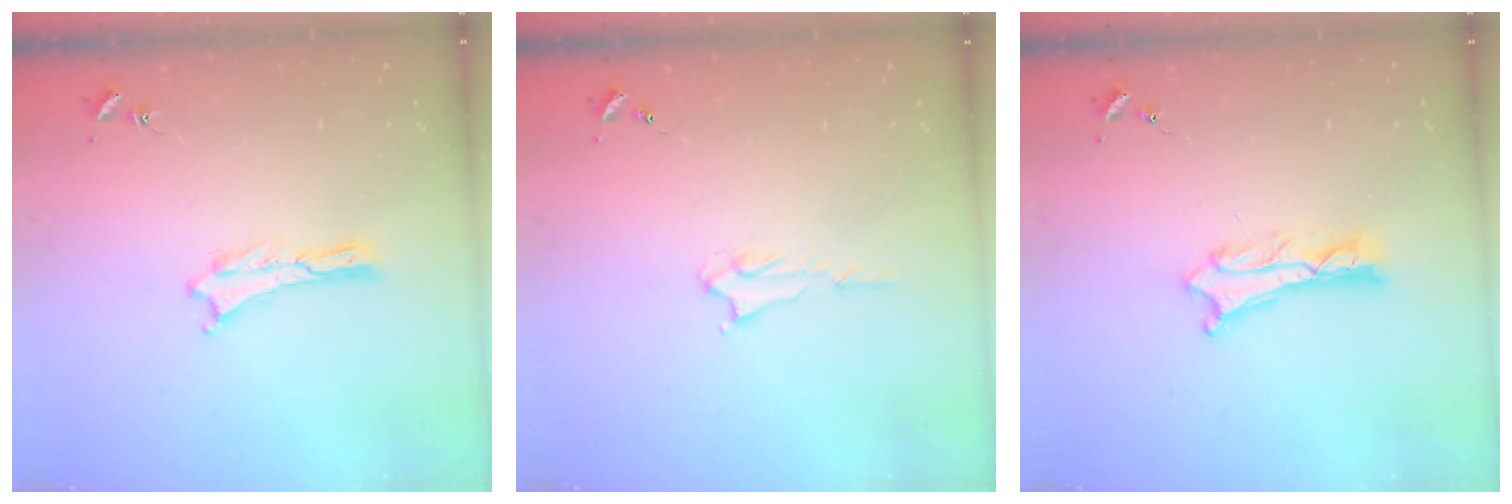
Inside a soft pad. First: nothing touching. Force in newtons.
{"total": 2.2, "press": 2.2, "slide": 0.4}
{"total": 1.8, "press": 1.8, "slide": 0.2}